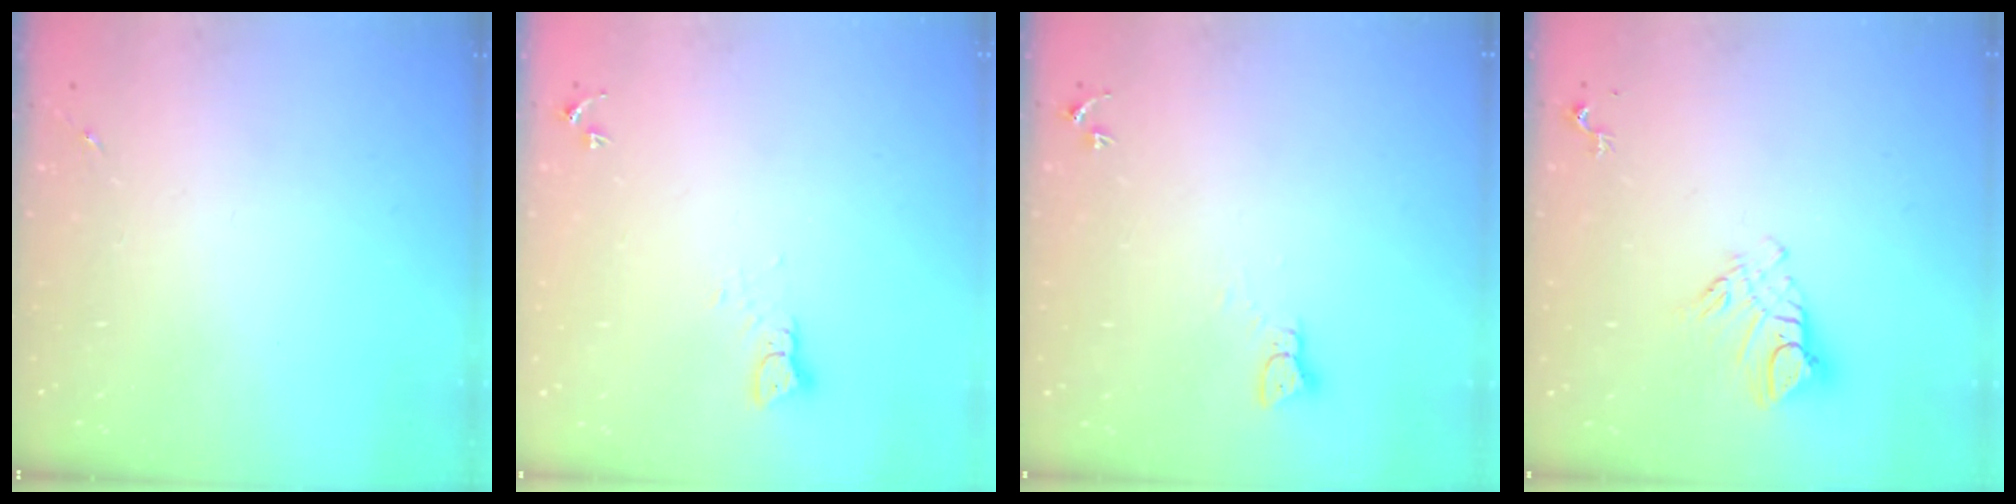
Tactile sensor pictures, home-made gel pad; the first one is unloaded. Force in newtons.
{"total": 3.3, "press": 3.3, "slide": 0.3}
{"total": 2.3, "press": 2.3, "slide": 0.2}
{"total": 10.2, "press": 10.1, "slide": 0.8}